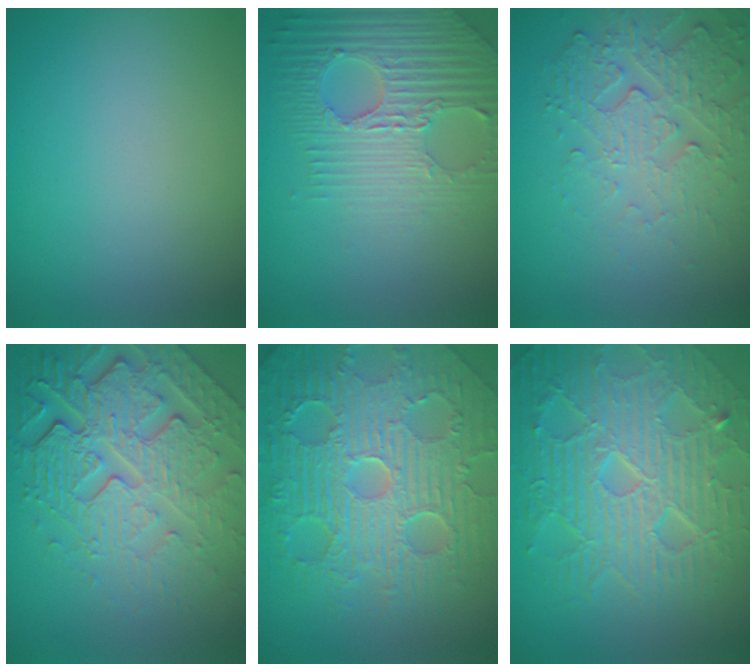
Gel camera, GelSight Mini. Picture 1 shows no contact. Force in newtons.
{"total": 6.4, "press": 5.0, "slide": 3.9}
{"total": 4.2, "press": 3.6, "slide": 2.1}
{"total": 8.2, "press": 5.8, "slide": 5.7}
{"total": 11.4, "press": 7.3, "slide": 8.8}
{"total": 10.2, "press": 6.5, "slide": 7.8}